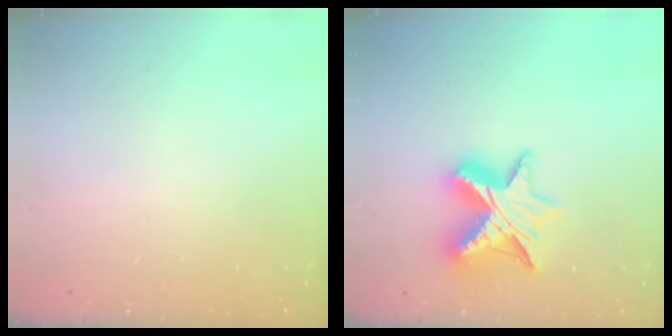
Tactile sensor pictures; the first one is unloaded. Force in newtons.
{"total": 11.9, "press": 11.9, "slide": 0.8}